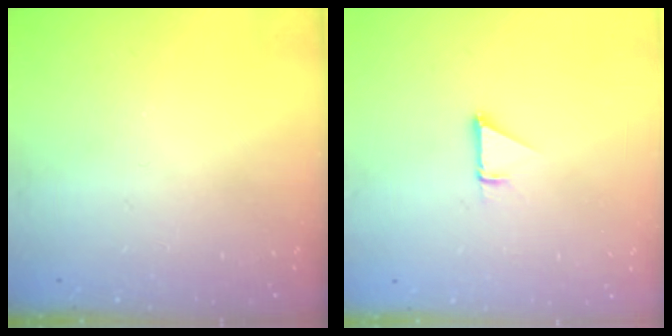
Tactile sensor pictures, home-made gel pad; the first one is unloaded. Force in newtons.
{"total": 0.9, "press": 0.9, "slide": 0.1}